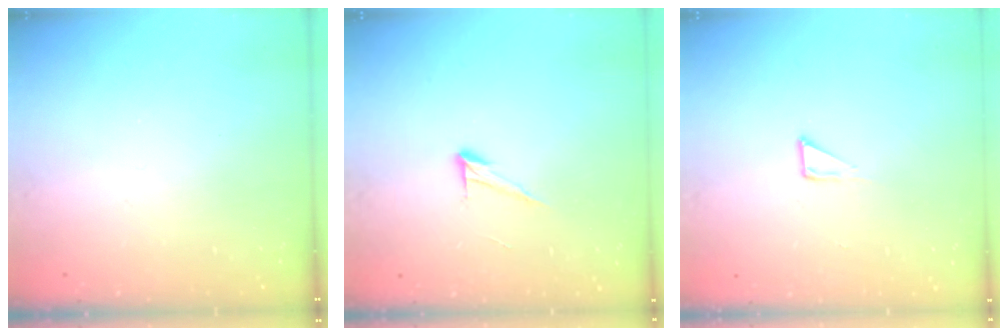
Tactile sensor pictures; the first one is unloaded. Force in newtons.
{"total": 7.1, "press": 7.0, "slide": 0.4}
{"total": 2.1, "press": 2.1, "slide": 0.1}